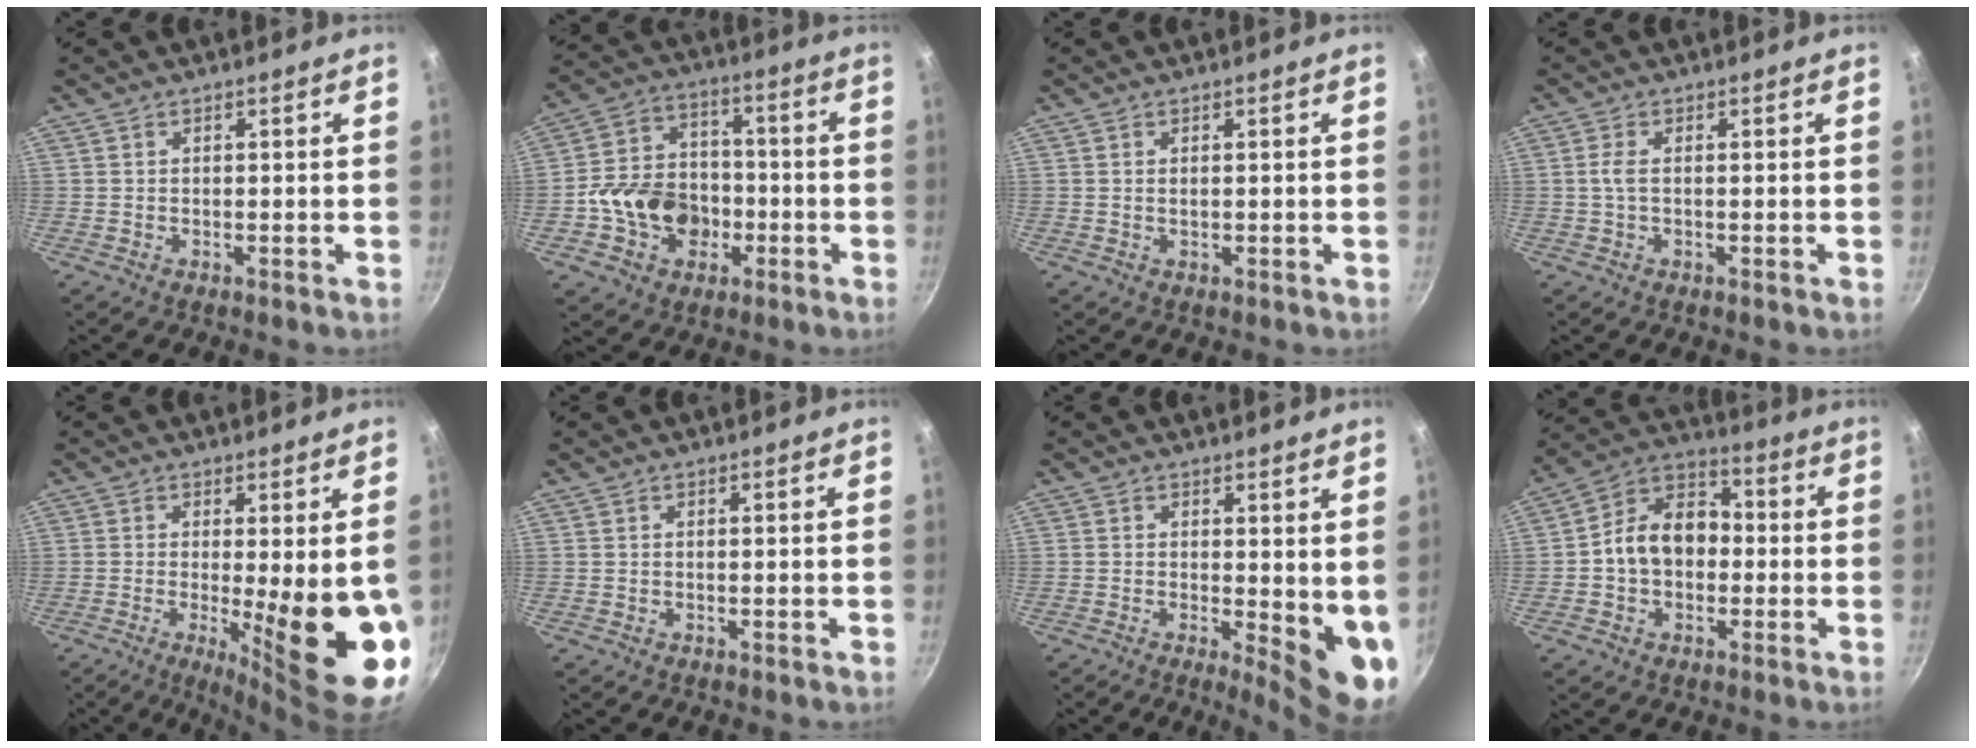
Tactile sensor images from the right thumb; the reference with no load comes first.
{"total": 14.1, "force": [-3.5, 11.4, 7.6], "torque": [-0.104, 0.044, -0.063]}
{"total": 0.7, "force": [0.1, 0.4, 0.5], "torque": [-0.008, 0.001, 0.002]}
{"total": 2.0, "force": [-0.1, 0.8, 1.9], "torque": [-0.049, 0.005, -0.003]}
{"total": 16.5, "force": [-2.1, 4.4, 15.8], "torque": [-0.201, -0.030, -0.016]}
{"total": 0.0}
{"total": 8.5, "force": [0.0, 3.2, 7.9], "torque": [-0.086, -0.017, 0.004]}
{"total": 12.3, "force": [-0.9, 9.2, 8.1], "torque": [-0.100, 0.039, -0.035]}